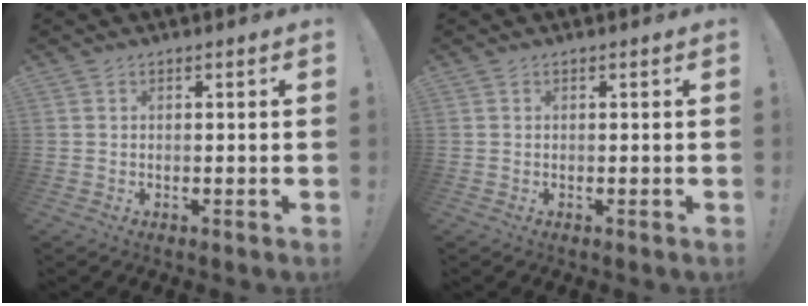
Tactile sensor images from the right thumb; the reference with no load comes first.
{"total": 0.0}